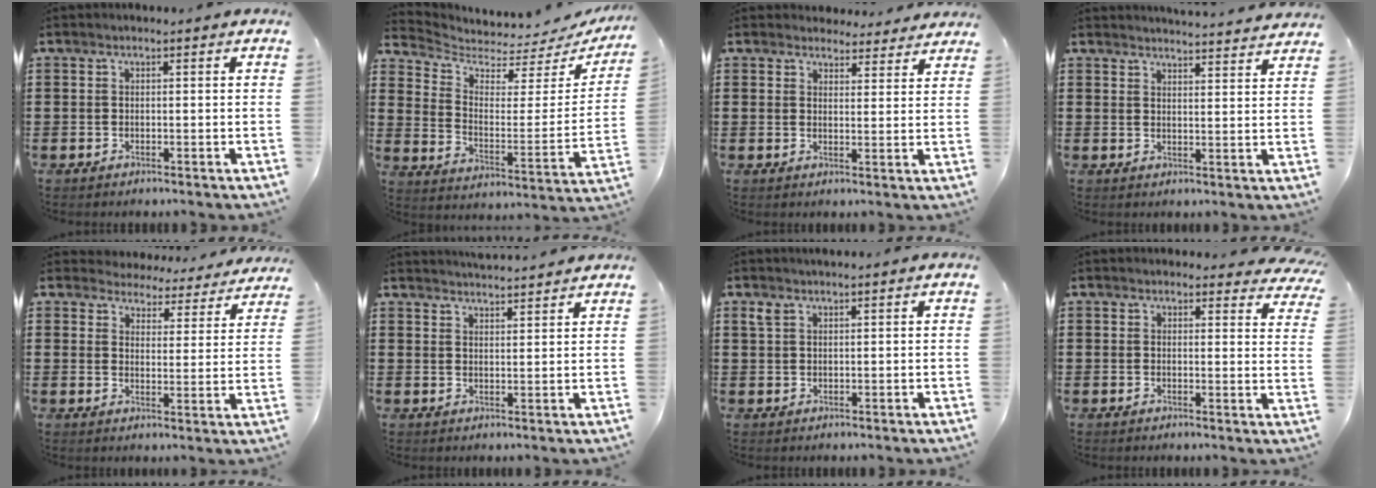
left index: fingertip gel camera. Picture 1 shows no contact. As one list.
[{"total": 3.8, "force": [3.5, 1.3, 0.9], "torque": [-0.044, -0.033, 0.056]}, {"total": 3.8, "force": [3.7, 0.9, 0.3], "torque": [-0.009, -0.014, 0.068]}, {"total": 3.5, "force": [3.5, -0.5, 0.1], "torque": [-0.005, -0.024, 0.061]}, {"total": 4.3, "force": [4.2, 0.7, -0.2], "torque": [-0.014, -0.037, 0.069]}, {"total": 3.1, "force": [3.1, -0.3, 0.0], "torque": [-0.009, -0.012, 0.058]}, {"total": 1.4, "force": [1.1, 0.5, 0.8], "torque": [-0.018, 0.003, 0.021]}, {"total": 2.6, "force": [2.5, 0.4, 0.5], "torque": [-0.003, -0.013, 0.045]}]